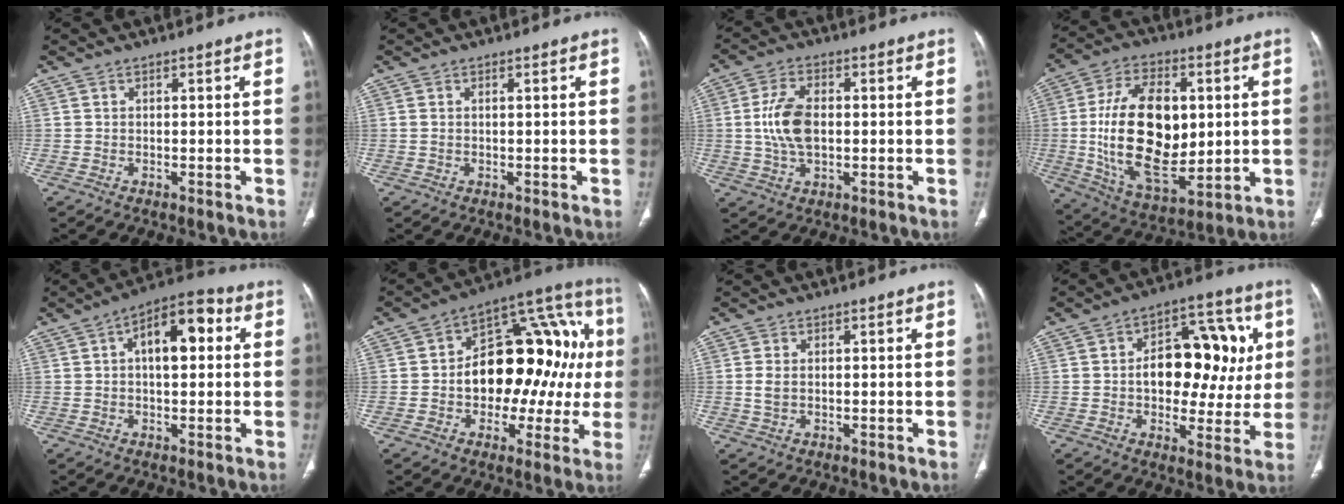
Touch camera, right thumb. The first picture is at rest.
{"total": 0.7, "force": [0.1, 0.2, 0.7], "torque": [-0.027, 0.007, 0.006]}
{"total": 8.7, "force": [0.2, 4.9, 7.2], "torque": [-0.144, 0.005, 0.005]}
{"total": 23.0, "force": [1.1, 12.8, 19.1], "torque": [-0.321, -0.014, 0.030]}
{"total": 11.0, "force": [2.3, 5.5, 9.2], "torque": [-0.122, 0.026, 0.025]}
{"total": 23.6, "force": [0.6, 14.1, 18.9], "torque": [-0.212, 0.046, 0.009]}
{"total": 2.4, "force": [0.1, 1.6, 1.8], "torque": [-0.044, 0.000, 0.003]}
{"total": 17.4, "force": [1.9, 11.1, 13.3], "torque": [-0.126, 0.027, 0.028]}